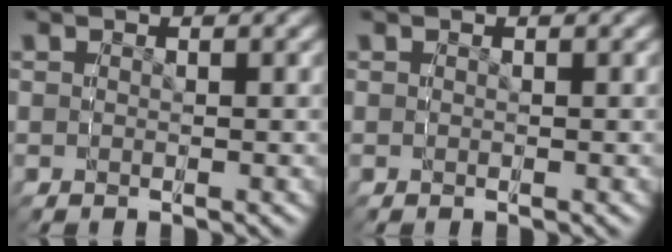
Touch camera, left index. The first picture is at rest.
{"total": 0.0}